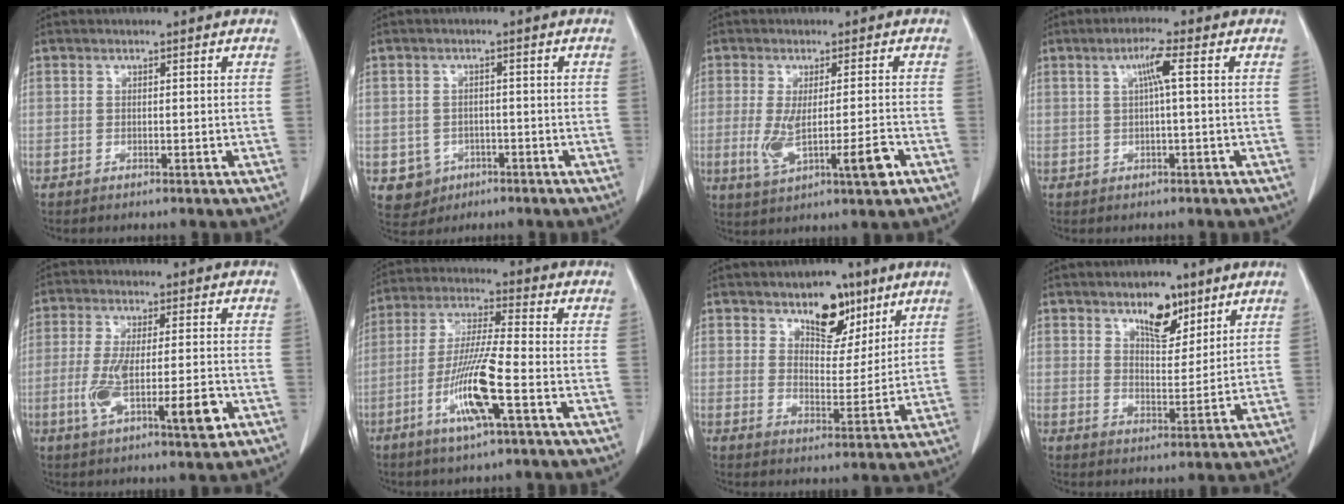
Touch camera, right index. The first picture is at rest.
{"total": 4.5, "force": [-1.6, 4.2, 0.5], "torque": [-0.006, 0.009, -0.016]}
{"total": 8.5, "force": [-2.4, 1.1, 8.1], "torque": [-0.137, -0.011, -0.032]}
{"total": 3.5, "force": [0.7, -0.4, 3.4], "torque": [-0.063, 0.007, 0.014]}
{"total": 11.0, "force": [-3.3, 2.0, 10.3], "torque": [-0.182, -0.005, -0.049]}
{"total": 11.2, "force": [-4.1, 0.2, 10.4], "torque": [-0.207, -0.010, -0.079]}
{"total": 8.4, "force": [5.4, 4.4, 4.7], "torque": [-0.064, -0.001, 0.088]}
{"total": 6.8, "force": [4.5, 3.0, 4.1], "torque": [-0.063, -0.002, 0.077]}